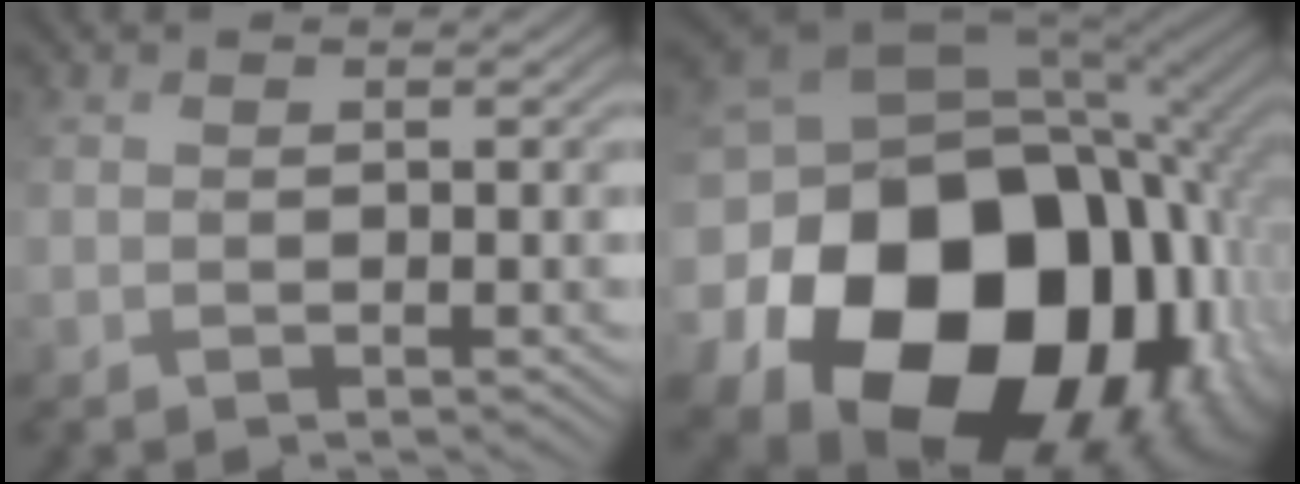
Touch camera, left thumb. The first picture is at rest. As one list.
[{"total": 21.2, "force": [-4.5, 16.4, 12.7], "torque": [-0.296, -0.038, -0.042]}]